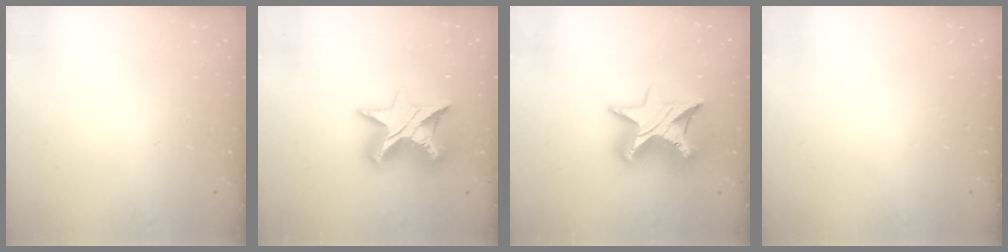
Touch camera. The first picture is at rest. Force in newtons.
{"total": 14.0, "press": 13.9, "slide": 1.0}
{"total": 16.2, "press": 16.2, "slide": 1.1}
{"total": 0.0}